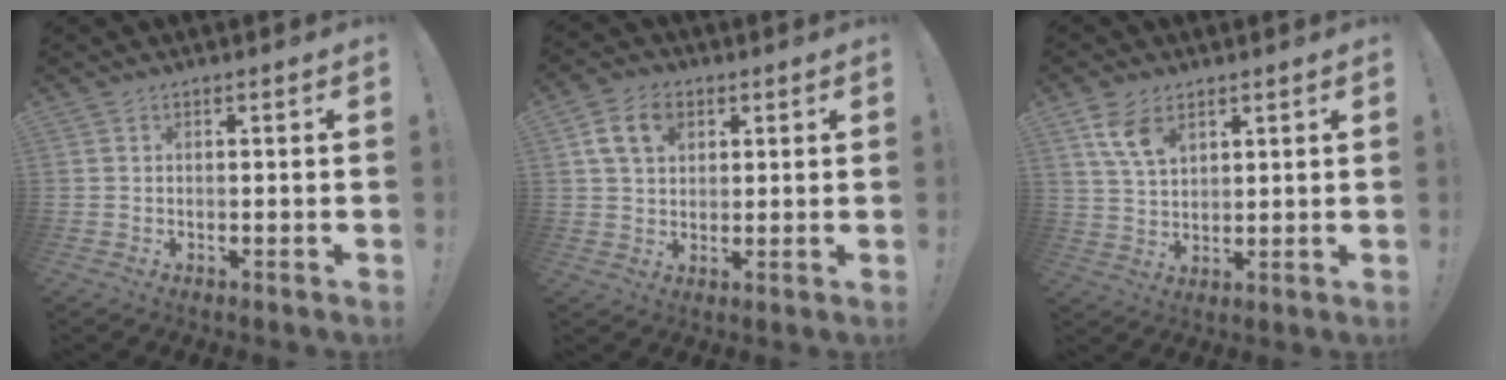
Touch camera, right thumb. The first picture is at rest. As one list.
[{"total": 9.2, "force": [3.7, 6.7, 5.2], "torque": [-0.081, 0.001, 0.072]}, {"total": 8.4, "force": [4.8, 4.8, 5.0], "torque": [-0.083, -0.019, 0.093]}]